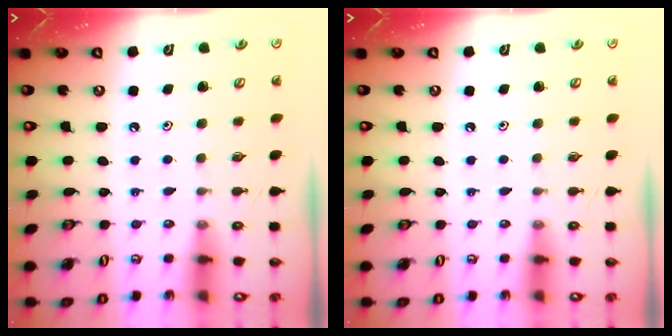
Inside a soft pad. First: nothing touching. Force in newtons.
{"total": 0.0}